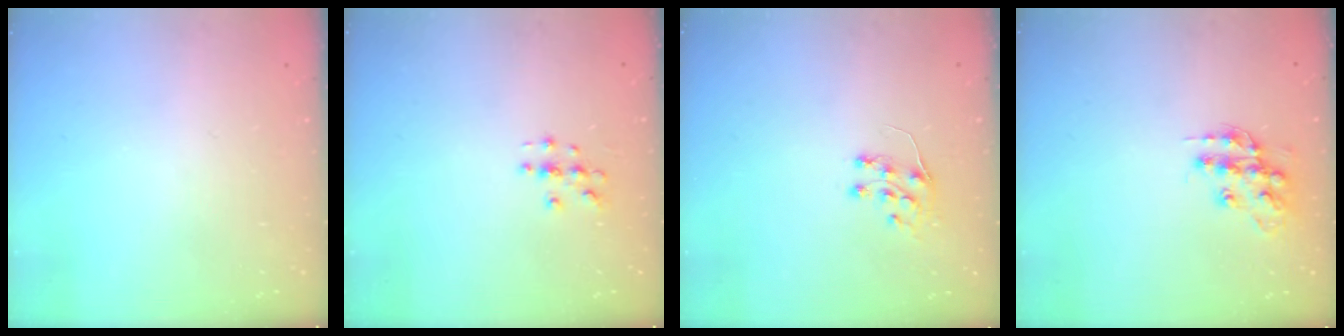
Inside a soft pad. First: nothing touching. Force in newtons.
{"total": 3.2, "press": 3.2, "slide": 0.2}
{"total": 6.5, "press": 6.4, "slide": 0.6}
{"total": 12.5, "press": 12.5, "slide": 0.9}